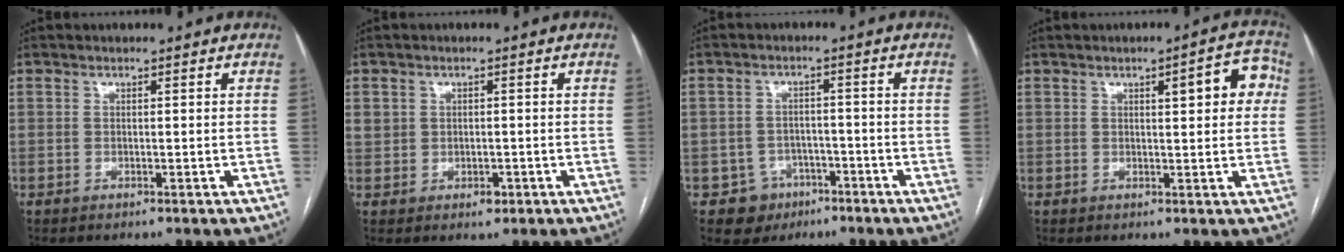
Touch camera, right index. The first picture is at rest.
{"total": 3.0, "force": [-0.2, 2.6, 1.5], "torque": [-0.027, 0.009, 0.009]}
{"total": 5.1, "force": [-2.6, 4.4, 0.2], "torque": [0.005, 0.015, -0.034]}
{"total": 6.2, "force": [1.7, 1.7, 5.7], "torque": [-0.062, 0.017, 0.016]}